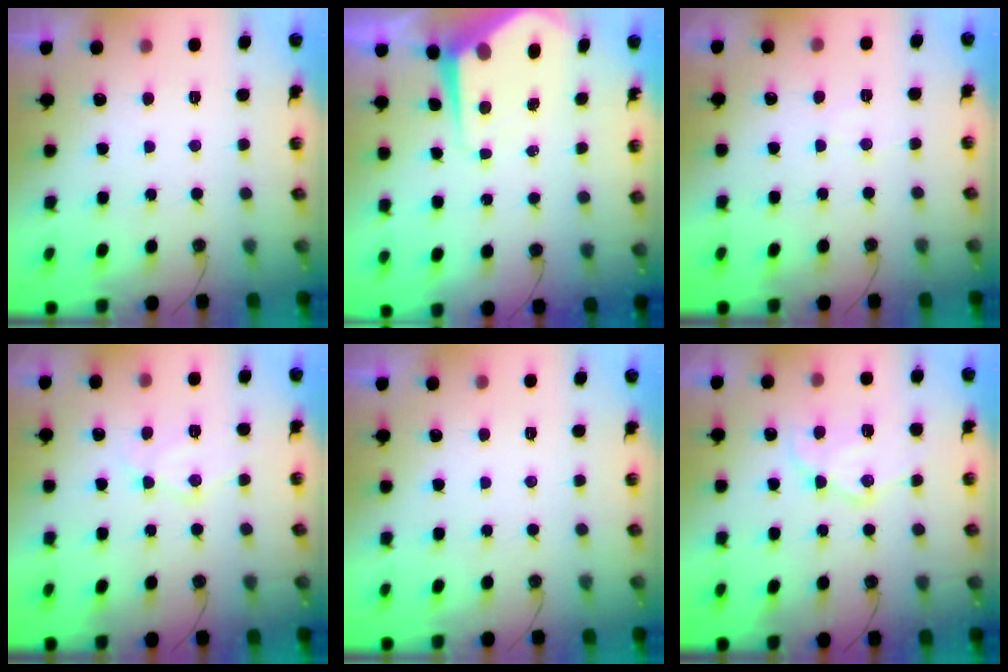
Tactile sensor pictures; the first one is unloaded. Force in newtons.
{"total": 7.4, "press": 7.4, "slide": 0.6}
{"total": 5.3, "press": 5.2, "slide": 0.7}
{"total": 11.0, "press": 11.0, "slide": 0.8}
{"total": 0.0}
{"total": 13.8, "press": 13.7, "slide": 1.4}